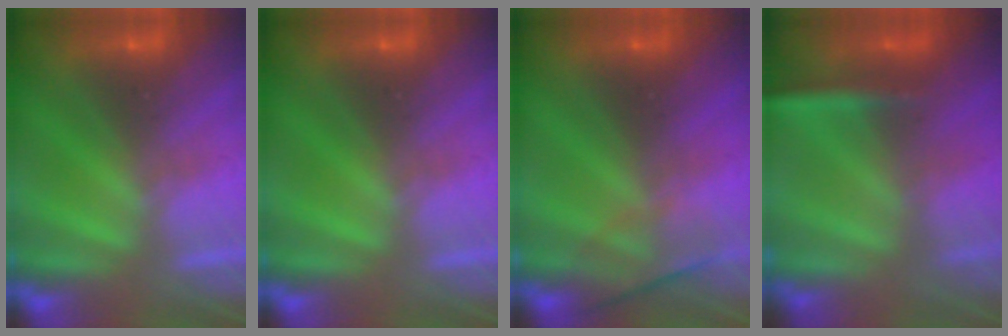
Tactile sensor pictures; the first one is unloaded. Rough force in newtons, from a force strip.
{"total": 0.0}
{"total": 2.3}
{"total": 3.0}